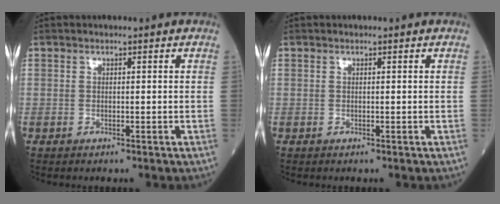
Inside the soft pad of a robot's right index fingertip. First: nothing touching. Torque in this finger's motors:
{"motor_torque": [-0.01, -0.10, -0.05, -0.01]}